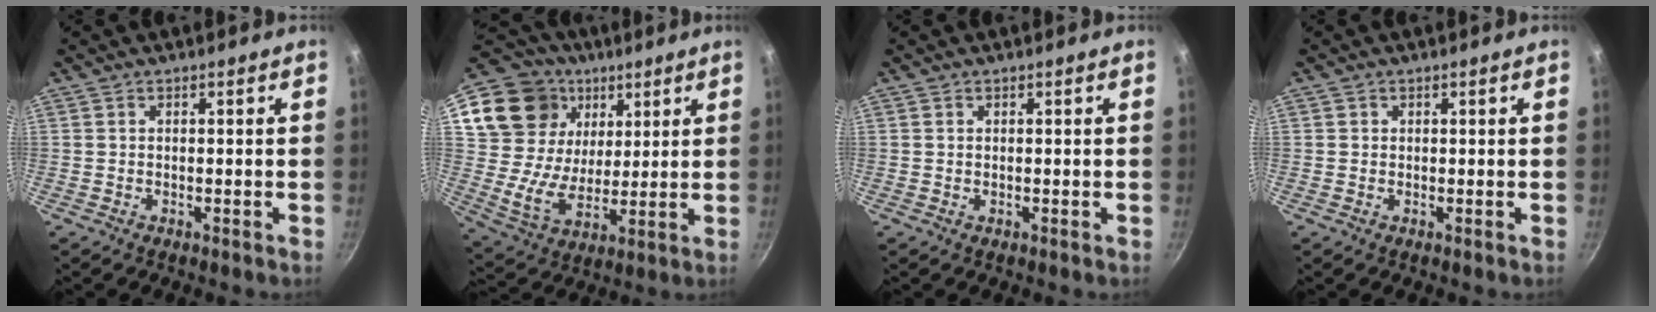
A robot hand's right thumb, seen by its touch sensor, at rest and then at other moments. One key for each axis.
{"total": 19.7, "fx": 9.0, "fy": 15.2, "fz": 8.7, "tx": -0.144, "ty": -0.015, "tz": 0.169}
{"total": 0.0}
{"total": 0.5, "fx": 0.1, "fy": 0.5, "fz": 0.0, "tx": 0.004, "ty": 0.000, "tz": 0.000}